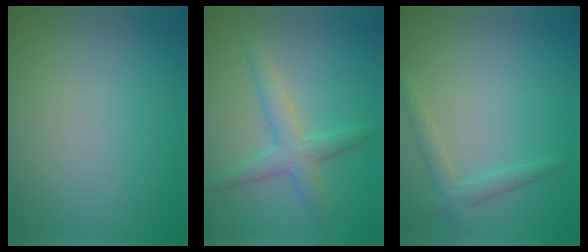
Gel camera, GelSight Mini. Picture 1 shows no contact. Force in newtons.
{"total": 3.1, "press": 3.1, "slide": 0.1}
{"total": 1.8, "press": 1.8, "slide": 0.1}